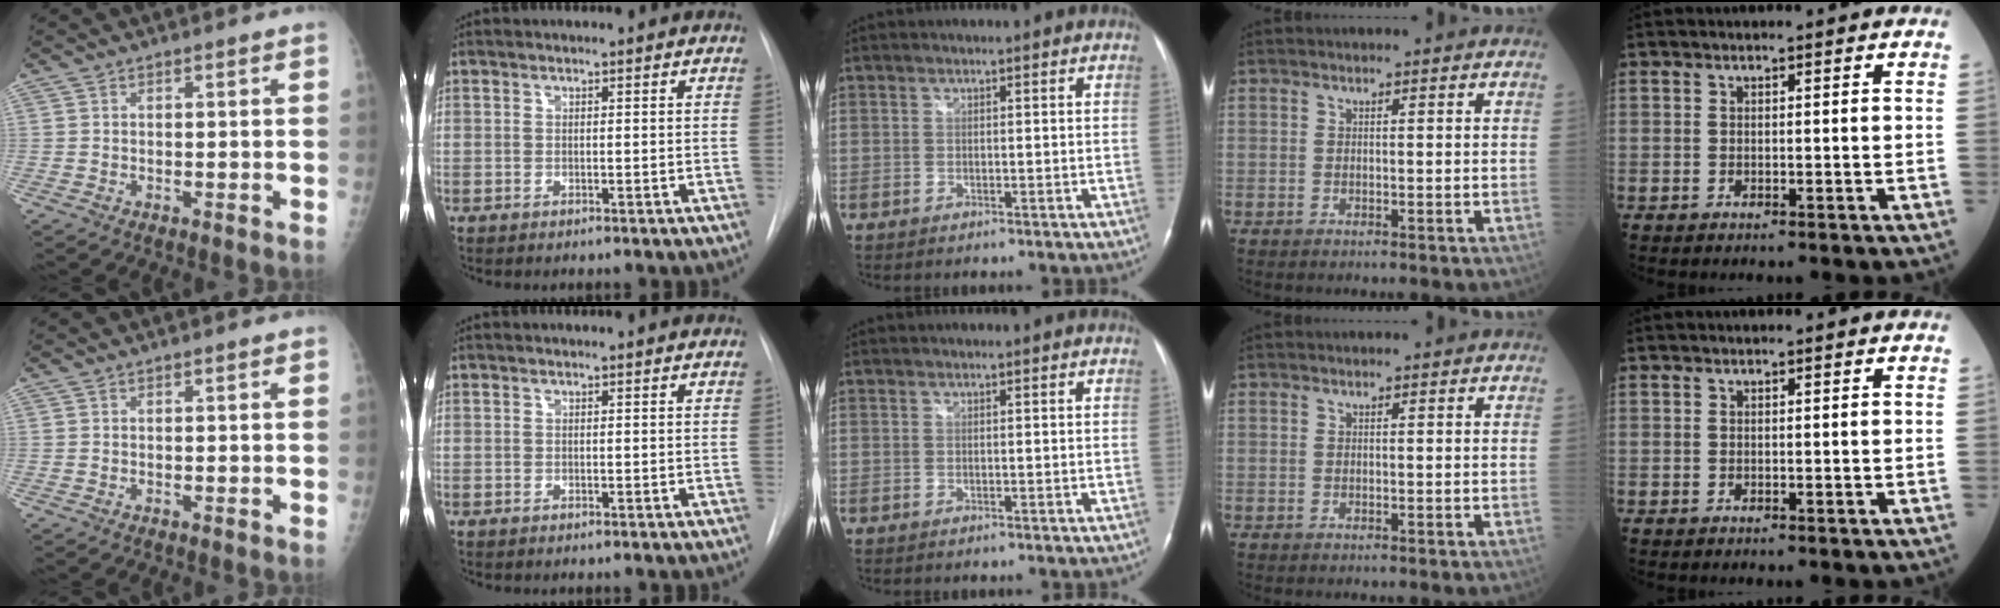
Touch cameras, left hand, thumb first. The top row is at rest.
{}